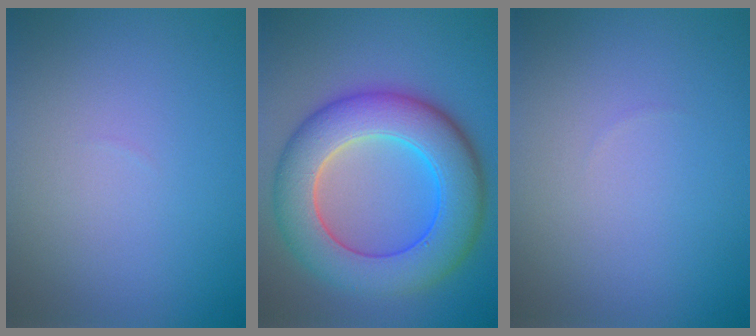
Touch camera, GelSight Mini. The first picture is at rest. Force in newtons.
{"total": 10.4, "press": 10.3, "slide": 0.6}
{"total": 0.0}